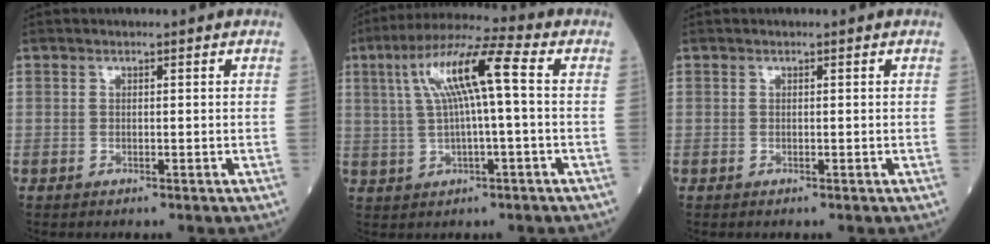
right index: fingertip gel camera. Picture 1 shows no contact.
{"total": 11.0, "force": [2.0, 0.9, 10.8], "torque": [-0.208, 0.030, 0.037]}
{"total": 0.0}